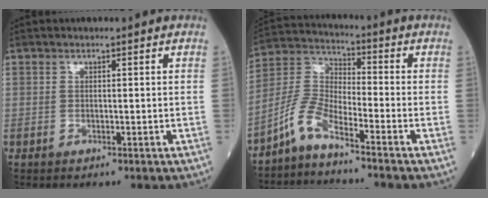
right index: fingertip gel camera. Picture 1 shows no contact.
{"total": 6.5, "force": [-5.1, 1.2, 3.9], "torque": [-0.092, 0.006, -0.112]}